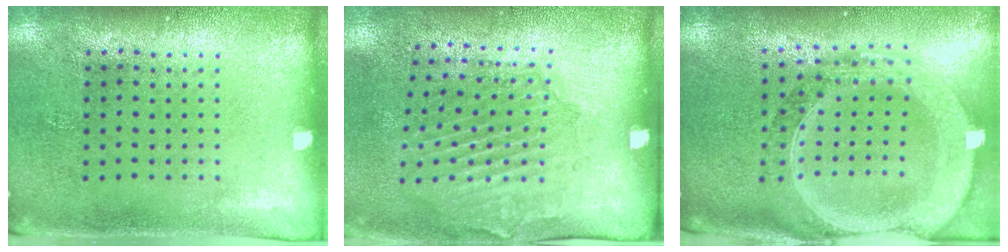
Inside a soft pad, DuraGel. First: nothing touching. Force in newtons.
{"total": 1.8, "press": 1.3, "slide": 1.2}
{"total": 3.0, "press": 2.6, "slide": 1.7}